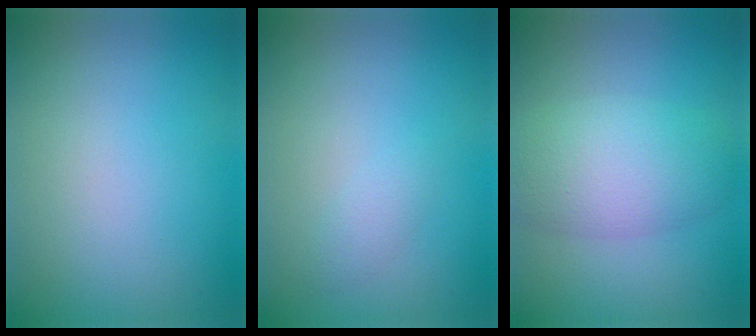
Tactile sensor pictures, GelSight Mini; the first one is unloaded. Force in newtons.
{"total": 1.0, "press": 1.0, "slide": 0.1}
{"total": 5.6, "press": 5.6, "slide": 0.2}